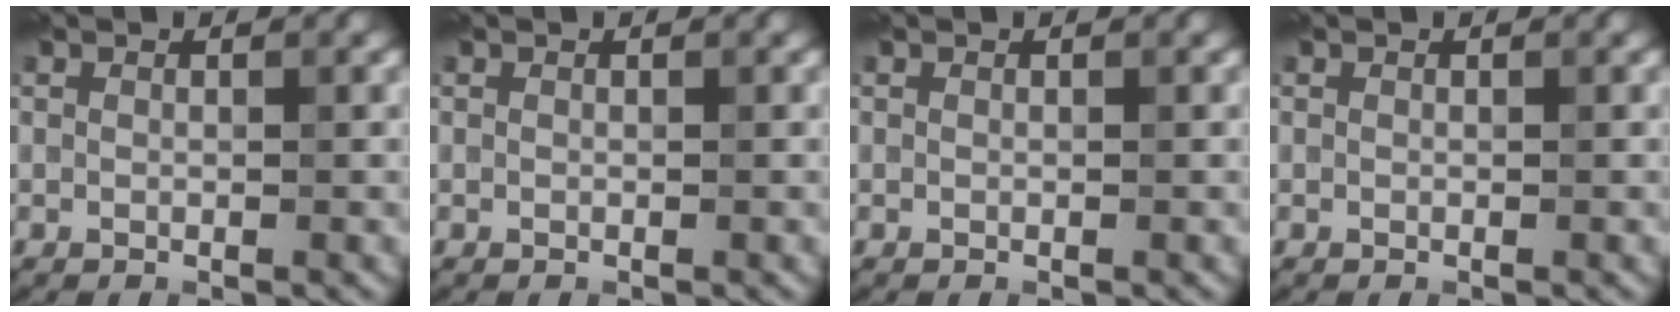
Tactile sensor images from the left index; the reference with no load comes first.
{"total": 0.0}
{"total": 0.0}
{"total": 0.0}